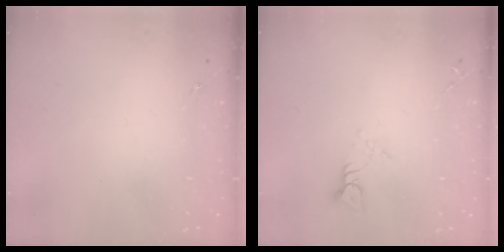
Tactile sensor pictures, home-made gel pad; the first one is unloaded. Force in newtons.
{"total": 4.4, "press": 4.4, "slide": 0.3}